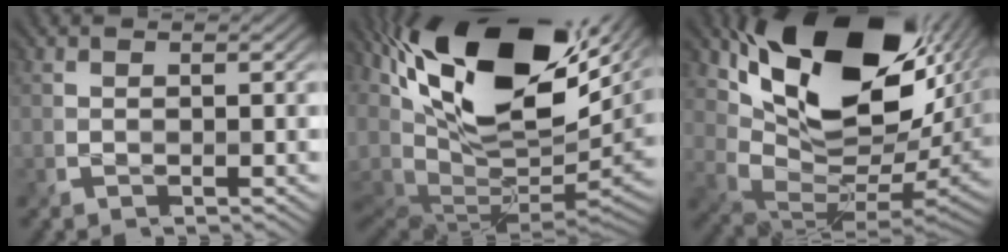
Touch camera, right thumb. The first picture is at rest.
{"total": 19.7, "force": [4.9, 9.6, 16.5], "torque": [-0.327, 0.002, 0.099]}
{"total": 18.5, "force": [7.3, 10.9, 13.1], "torque": [-0.236, -0.026, 0.151]}